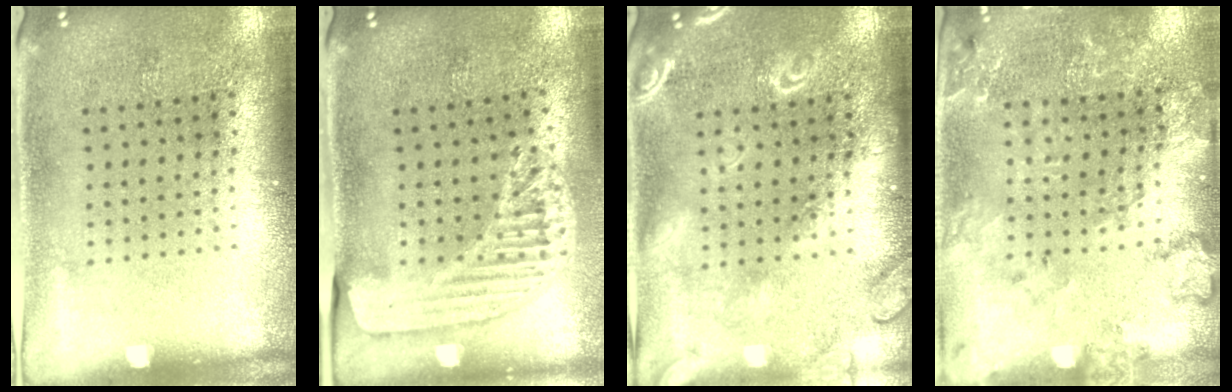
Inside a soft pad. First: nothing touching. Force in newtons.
{"total": 1.5, "press": 1.5, "slide": 0.2}
{"total": 3.3, "press": 3.3, "slide": 0.4}
{"total": 1.9, "press": 1.9, "slide": 0.2}